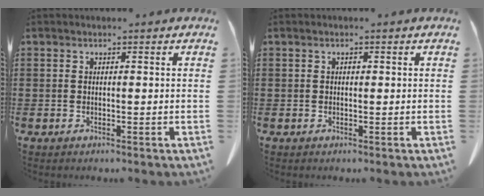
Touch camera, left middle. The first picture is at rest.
{"total": 0.6, "force": [0.1, 0.3, 0.4], "torque": [-0.010, 0.002, 0.002]}